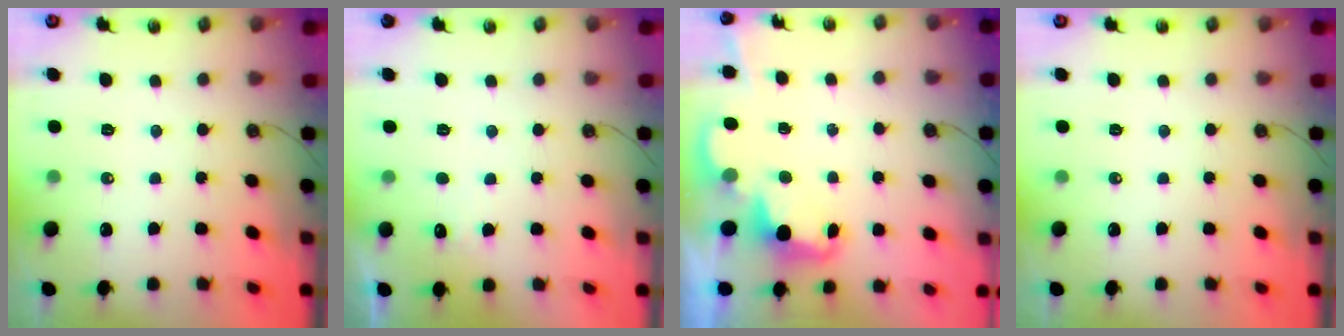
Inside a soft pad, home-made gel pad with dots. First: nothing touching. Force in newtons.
{"total": 4.3, "press": 4.2, "slide": 1.1}
{"total": 2.6, "press": 2.5, "slide": 0.6}
{"total": 0.0}